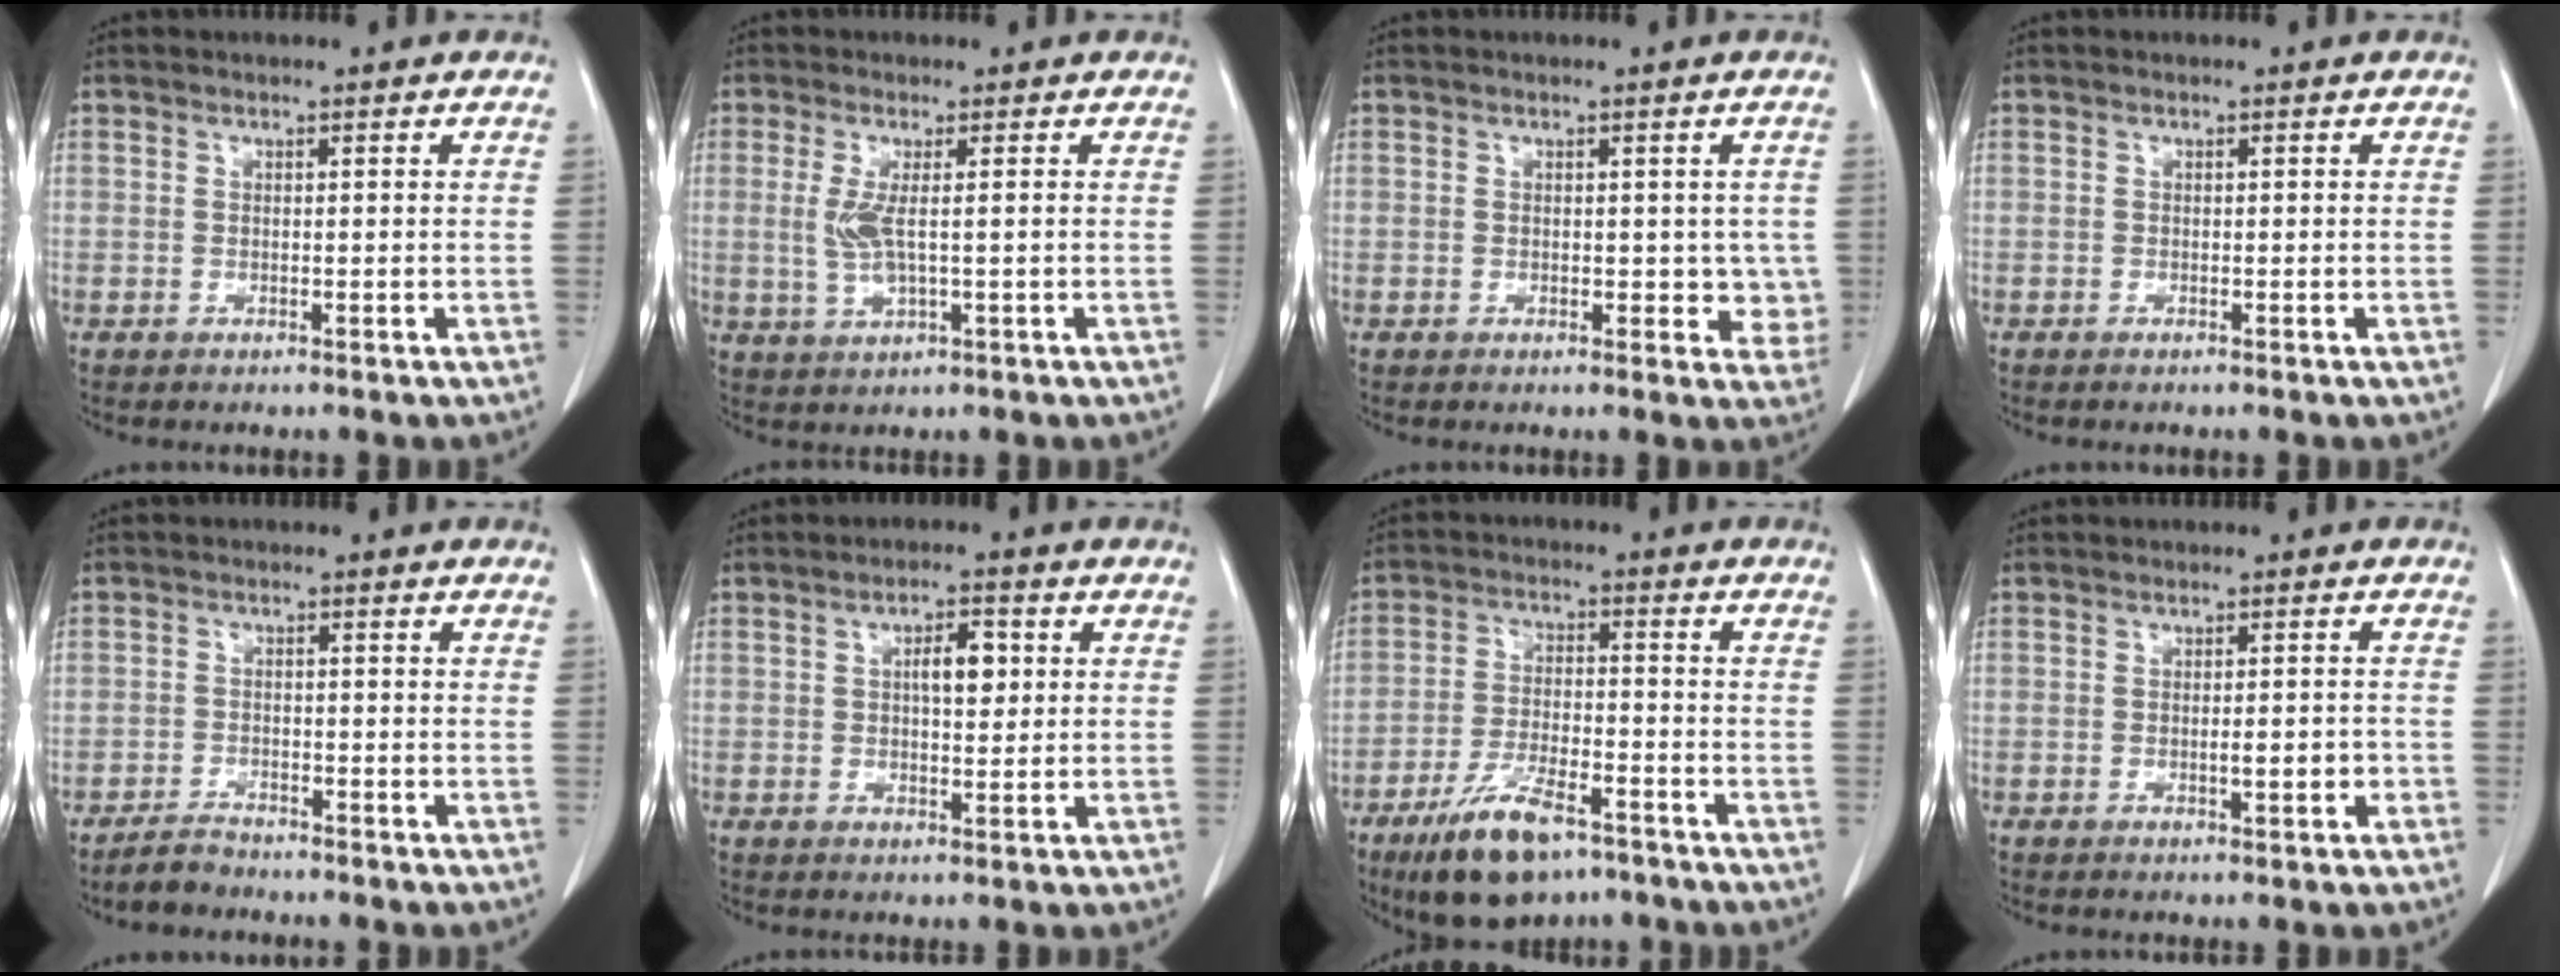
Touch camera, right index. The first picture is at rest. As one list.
[{"total": 4.4, "force": [0.2, 0.7, 4.3], "torque": [-0.100, -0.006, 0.008]}, {"total": 3.9, "force": [0.3, 2.7, 2.8], "torque": [-0.005, 0.004, 0.003]}, {"total": 0.0}, {"total": 2.4, "force": [-2.3, 0.8, 0.0], "torque": [0.000, 0.000, -0.043]}, {"total": 4.5, "force": [1.0, 1.8, 4.0], "torque": [-0.060, 0.008, 0.016]}, {"total": 11.1, "force": [-7.5, 3.8, 7.3], "torque": [-0.139, -0.011, -0.131]}, {"total": 2.6, "force": [-0.8, 0.7, 2.3], "torque": [-0.037, 0.001, -0.010]}]